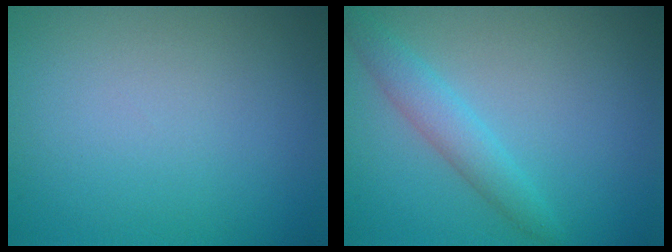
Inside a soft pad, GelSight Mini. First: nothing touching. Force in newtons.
{"total": 2.6, "press": 2.6, "slide": 0.1}